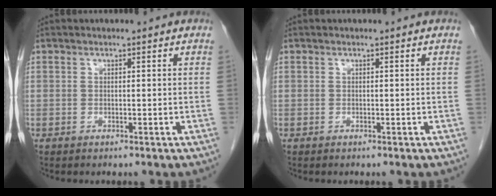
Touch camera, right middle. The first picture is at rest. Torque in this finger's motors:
{"motor_torque": [0.11, -0.32, 0.03, 0.00]}